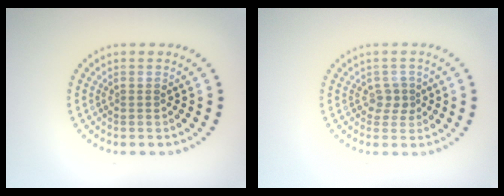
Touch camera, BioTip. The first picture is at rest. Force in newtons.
{"total": 1.5, "press": 1.2, "slide": 0.9}